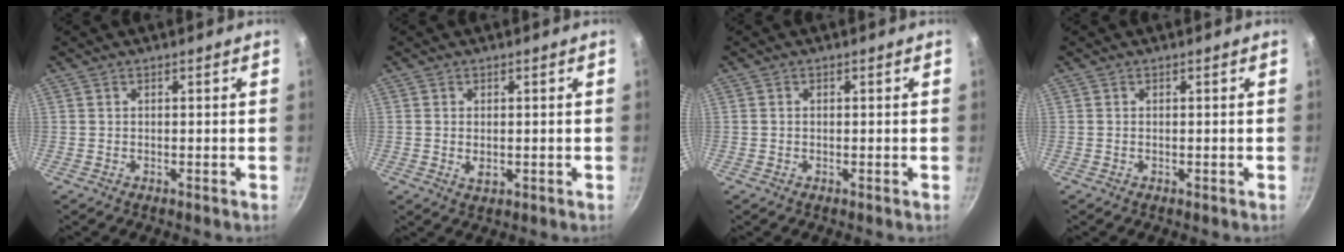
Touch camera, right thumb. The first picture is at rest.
{"total": 2.5, "force": [-0.2, 1.5, 1.9], "torque": [-0.034, -0.004, 0.000]}
{"total": 0.6, "force": [0.0, 0.5, 0.3], "torque": [-0.004, 0.004, -0.001]}
{"total": 0.0}